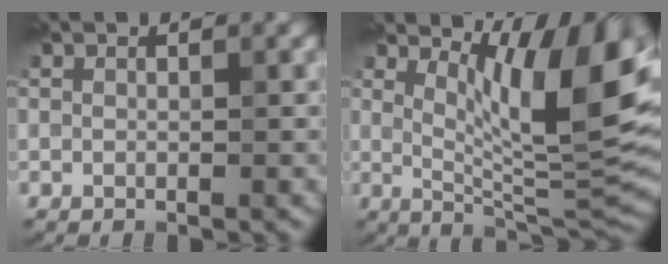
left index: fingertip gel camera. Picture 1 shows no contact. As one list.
[{"total": 10.4, "force": [4.0, 2.8, 9.1], "torque": [-0.134, -0.011, 0.075]}]